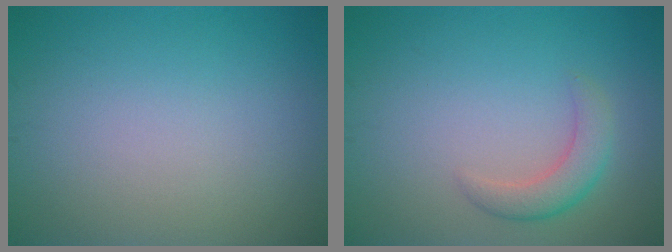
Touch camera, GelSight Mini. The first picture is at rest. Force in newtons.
{"total": 2.7, "press": 2.6, "slide": 0.2}